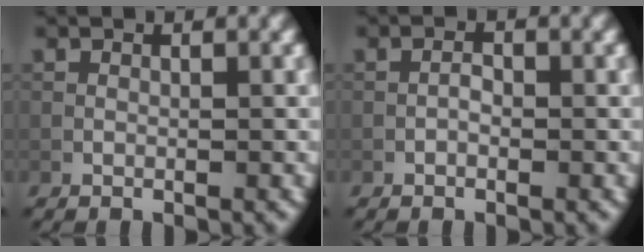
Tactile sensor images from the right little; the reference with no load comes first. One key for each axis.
{"total": 1.0, "fx": -0.4, "fy": 0.5, "fz": 0.7, "tx": -0.012, "ty": 0.003, "tz": -0.009}